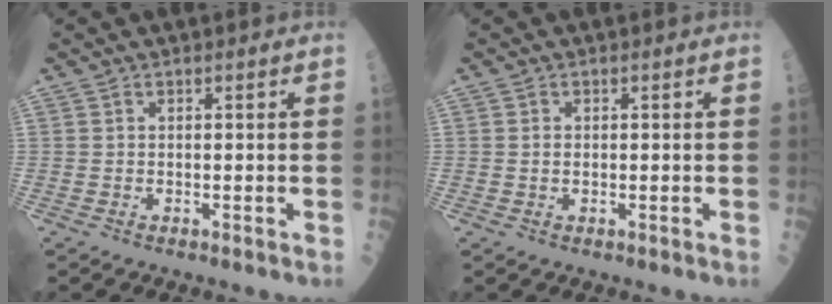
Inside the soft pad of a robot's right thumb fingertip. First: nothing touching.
{"total": 1.1, "force": [0.1, 0.6, 0.8], "torque": [-0.012, 0.000, 0.002]}